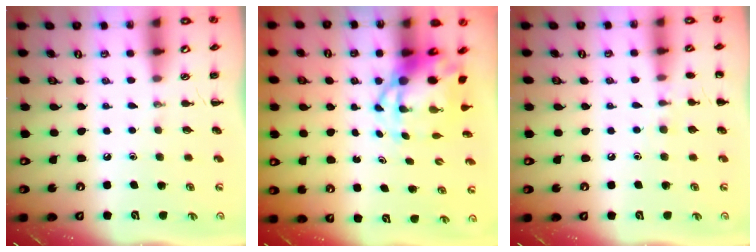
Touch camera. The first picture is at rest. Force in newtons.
{"total": 6.6, "press": 6.3, "slide": 1.8}
{"total": 5.5, "press": 5.3, "slide": 1.6}